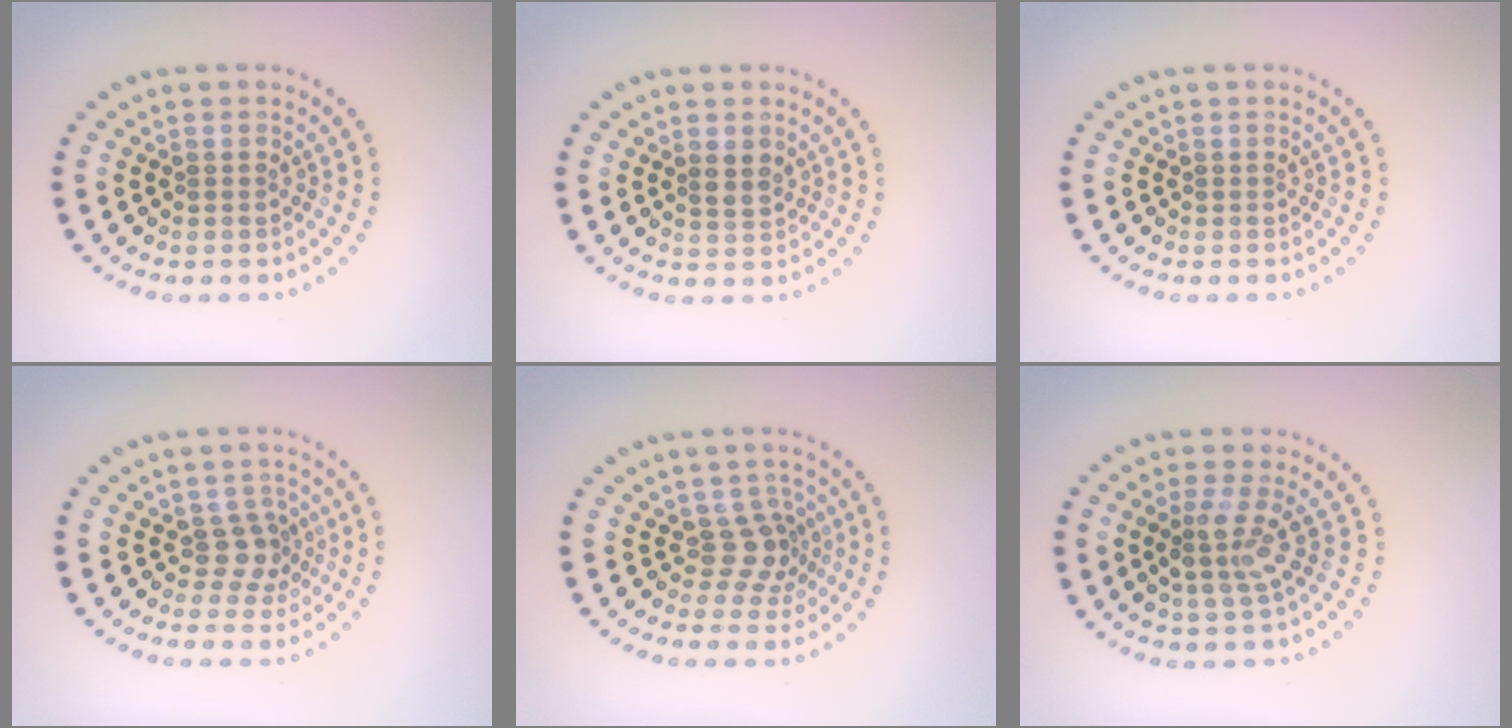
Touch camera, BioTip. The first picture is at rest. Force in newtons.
{"total": 1.5, "press": 1.4, "slide": 0.5}
{"total": 0.0}
{"total": 2.5, "press": 1.9, "slide": 1.6}
{"total": 2.7, "press": 1.9, "slide": 2.0}
{"total": 2.9, "press": 2.2, "slide": 1.8}